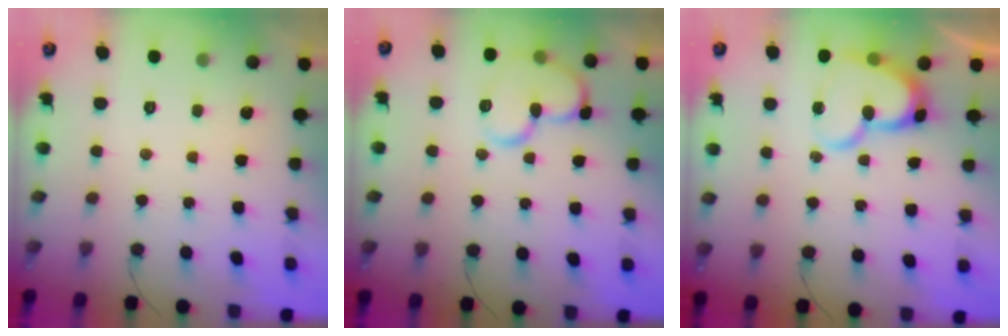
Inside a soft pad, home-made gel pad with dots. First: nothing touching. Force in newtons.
{"total": 12.5, "press": 12.4, "slide": 1.3}
{"total": 14.4, "press": 14.3, "slide": 1.3}